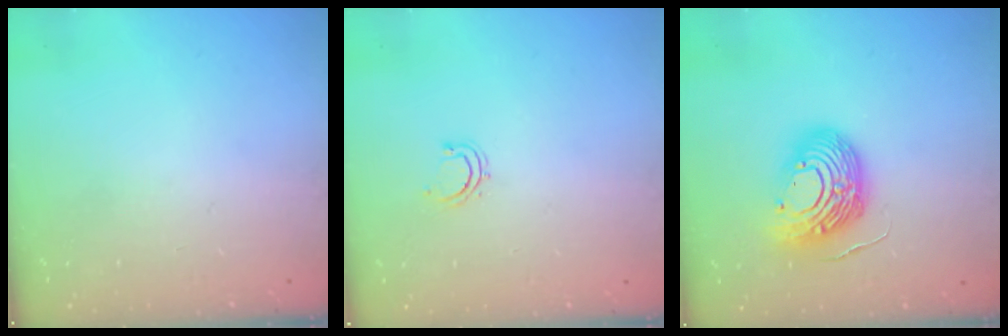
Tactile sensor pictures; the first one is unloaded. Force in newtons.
{"total": 4.0, "press": 3.8, "slide": 1.1}
{"total": 14.0, "press": 13.9, "slide": 2.3}